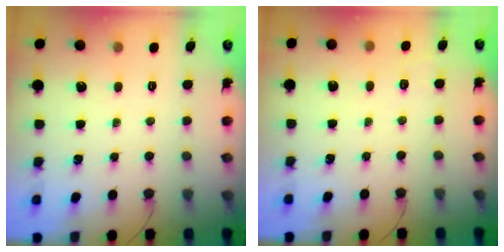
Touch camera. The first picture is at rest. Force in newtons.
{"total": 1.5, "press": 0.4, "slide": 1.4}